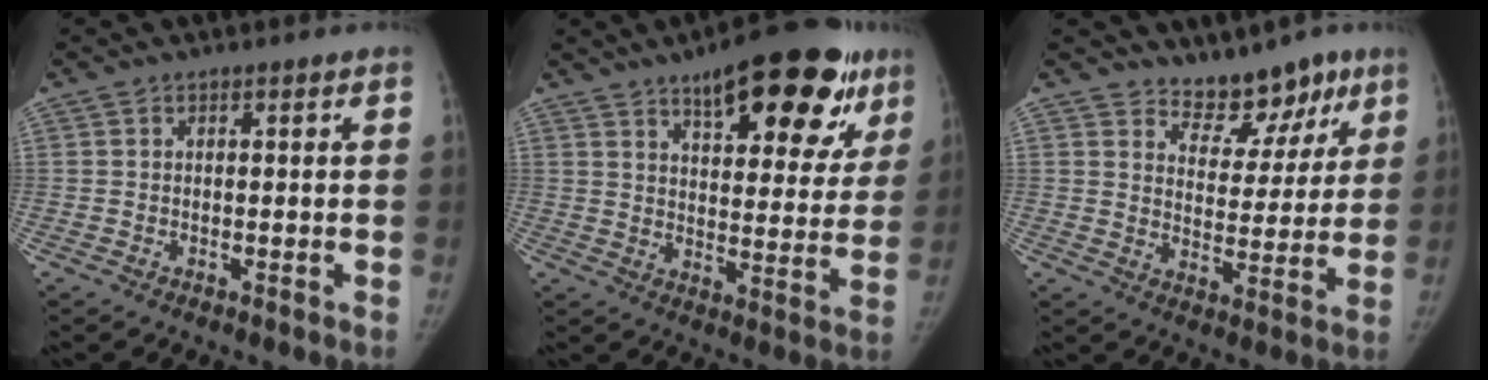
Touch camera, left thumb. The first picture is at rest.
{"total": 23.0, "force": [13.5, 8.6, 16.6], "torque": [-0.189, -0.029, 0.188]}
{"total": 9.7, "force": [7.6, 5.3, 2.9], "torque": [0.005, -0.049, 0.118]}